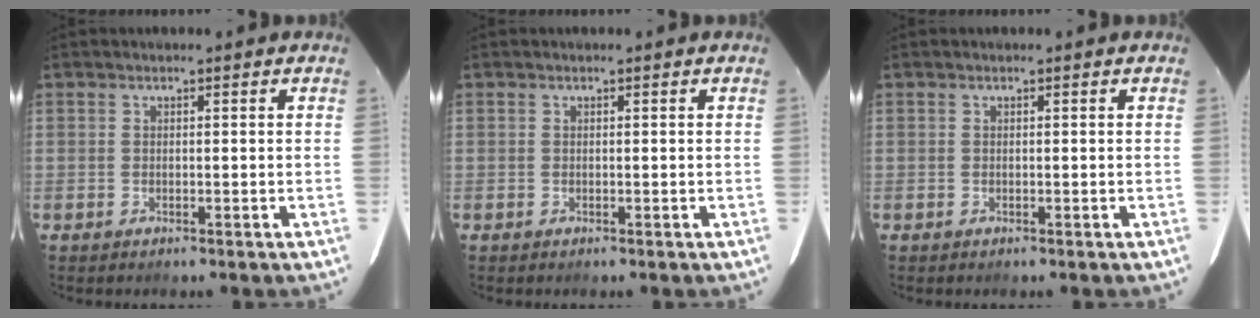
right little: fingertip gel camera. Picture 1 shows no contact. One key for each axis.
{"total": 0.0}
{"total": 0.0}